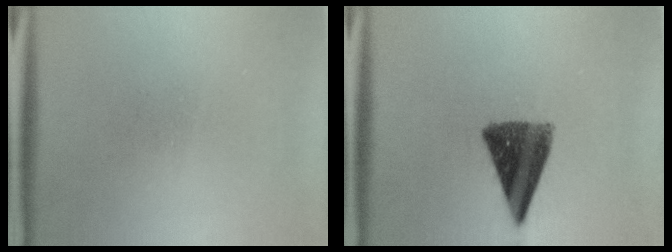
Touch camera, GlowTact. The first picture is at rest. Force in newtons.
{"total": 10.6}